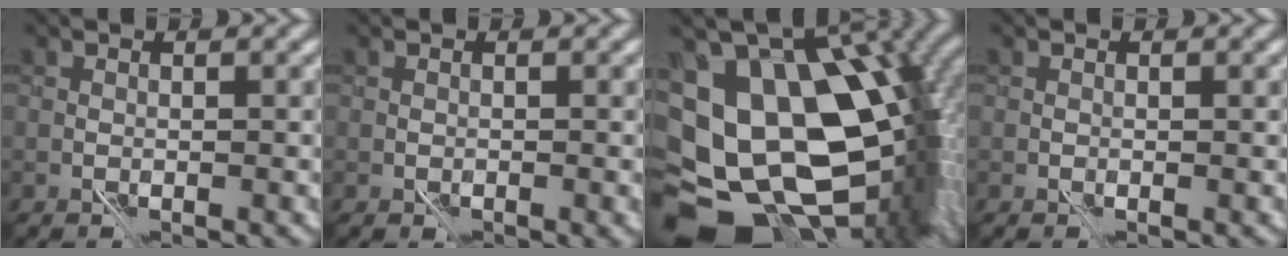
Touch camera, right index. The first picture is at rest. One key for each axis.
{"total": 0.9, "fx": -0.4, "fy": 0.4, "fz": 0.7, "tx": -0.011, "ty": -0.004, "tz": -0.005}
{"total": 19.5, "fx": -0.6, "fy": 12.8, "fz": 14.7, "tx": -0.217, "ty": -0.024, "tz": 0.023}
{"total": 0.0}